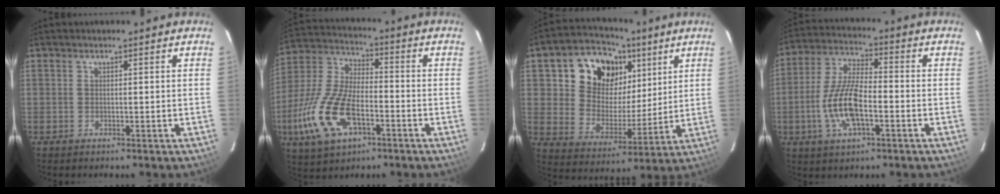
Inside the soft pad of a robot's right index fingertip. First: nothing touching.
{"total": 16.7, "force": [-6.6, 8.1, 13.1], "torque": [-0.299, -0.007, -0.122]}
{"total": 16.4, "force": [7.3, 12.4, 7.9], "torque": [-0.172, 0.033, 0.134]}
{"total": 12.0, "force": [-3.6, 4.3, 10.6], "torque": [-0.224, 0.001, -0.071]}